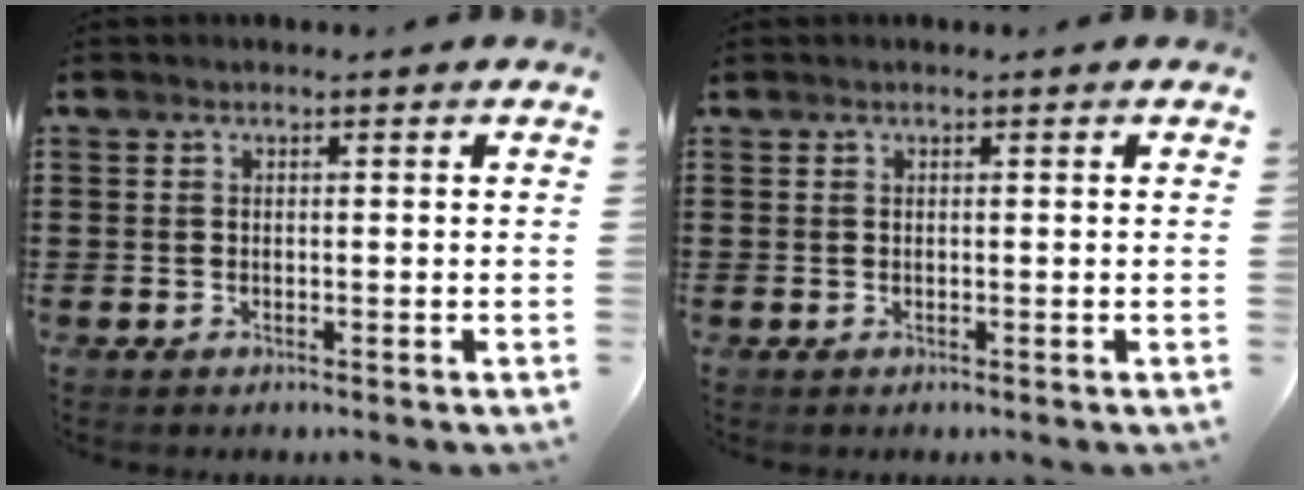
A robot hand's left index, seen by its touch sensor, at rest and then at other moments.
{"total": 0.0}